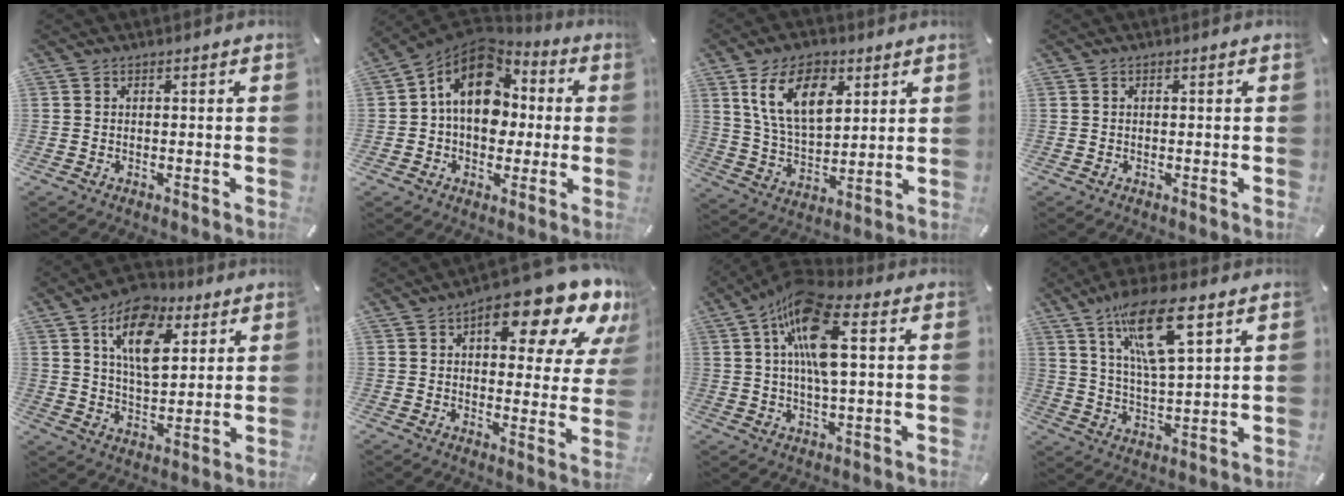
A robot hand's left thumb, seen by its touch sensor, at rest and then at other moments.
{"total": 15.4, "force": [2.5, 11.8, 9.6], "torque": [-0.168, -0.003, 0.044]}
{"total": 14.2, "force": [7.0, 8.2, 9.2], "torque": [-0.190, -0.006, 0.126]}
{"total": 0.0}
{"total": 14.5, "force": [7.0, 8.5, 9.4], "torque": [-0.149, -0.015, 0.125]}
{"total": 18.8, "force": [11.1, 8.0, 12.9], "torque": [-0.160, -0.072, 0.174]}
{"total": 14.9, "force": [3.8, 5.5, 13.4], "torque": [-0.276, 0.003, 0.062]}
{"total": 15.7, "force": [8.5, 5.1, 12.2], "torque": [-0.223, -0.019, 0.142]}